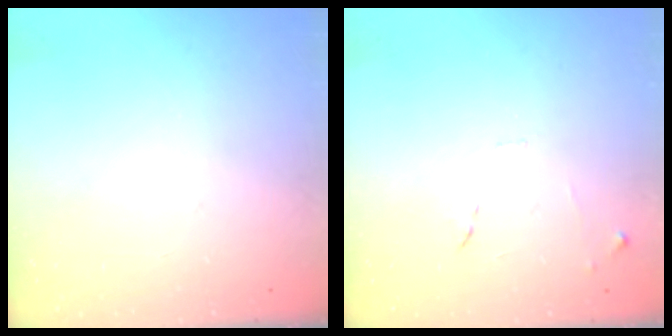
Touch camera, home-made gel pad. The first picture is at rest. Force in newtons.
{"total": 7.5, "press": 7.5, "slide": 0.6}